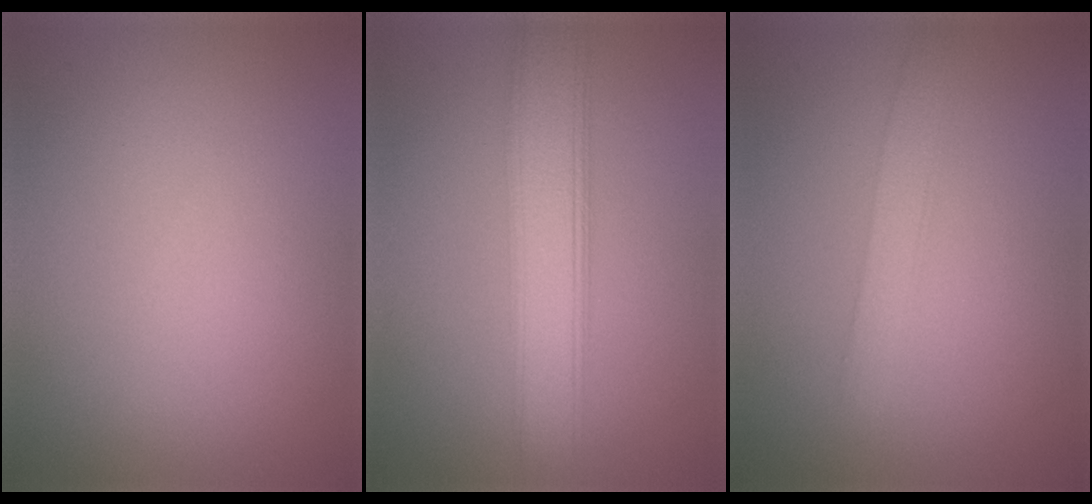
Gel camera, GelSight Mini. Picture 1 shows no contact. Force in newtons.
{"total": 5.9, "press": 5.9, "slide": 0.3}
{"total": 1.9, "press": 1.9, "slide": 0.1}